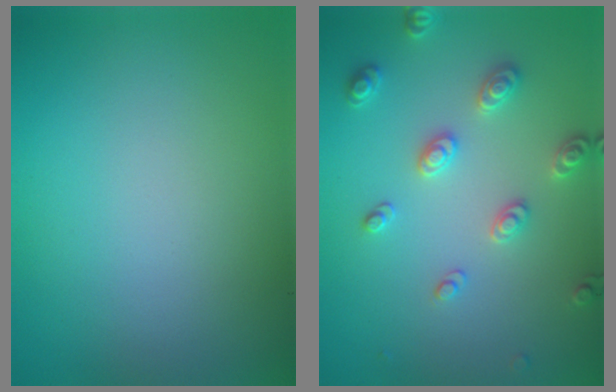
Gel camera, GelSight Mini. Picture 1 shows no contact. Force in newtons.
{"total": 2.7, "press": 2.7, "slide": 0.4}